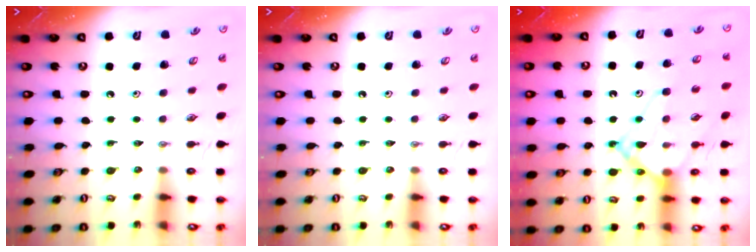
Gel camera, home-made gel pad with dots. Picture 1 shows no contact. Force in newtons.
{"total": 0.0}
{"total": 15.8, "press": 15.8, "slide": 1.4}